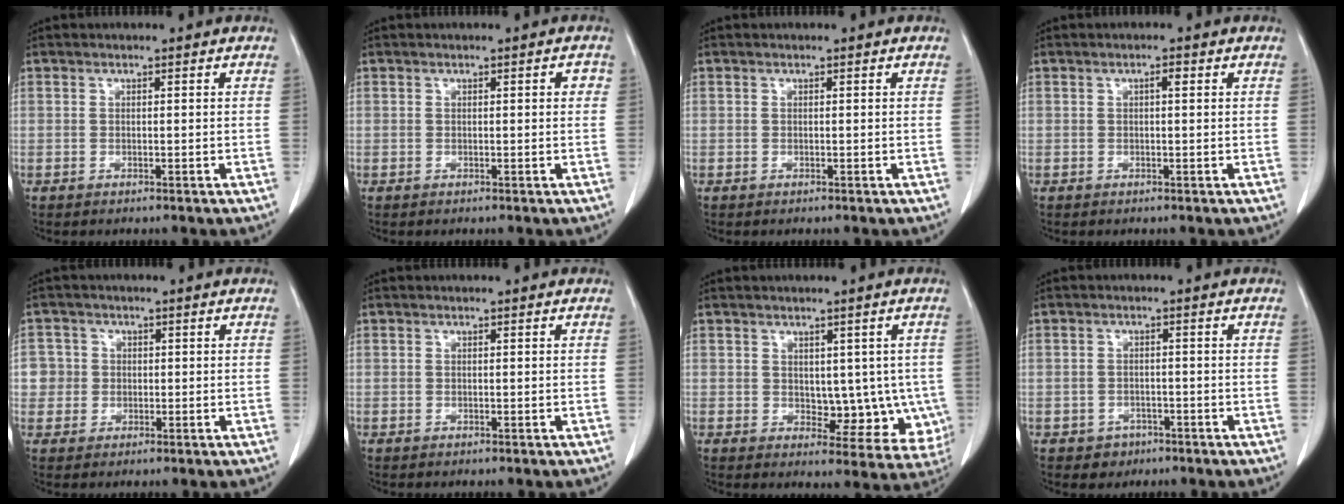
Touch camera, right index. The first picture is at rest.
{"total": 1.2, "force": [0.2, 0.4, 1.1], "torque": [-0.011, 0.003, 0.002]}
{"total": 0.0}
{"total": 1.0, "force": [0.3, 0.2, 1.0], "torque": [-0.017, 0.004, 0.003]}
{"total": 3.7, "force": [0.2, 3.7, 0.0], "torque": [0.015, 0.011, 0.002]}
{"total": 0.0}
{"total": 8.3, "force": [-0.1, 5.2, 6.5], "torque": [-0.058, 0.004, 0.013]}
{"total": 2.4, "force": [-1.3, 2.0, 0.4], "torque": [-0.003, 0.009, -0.012]}